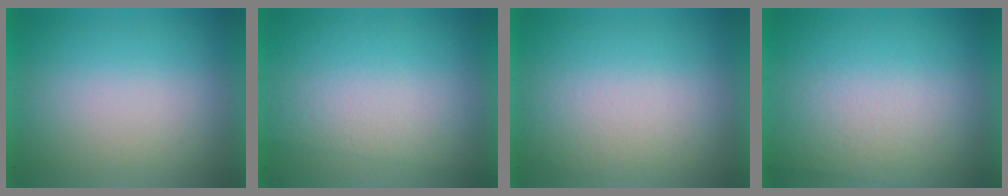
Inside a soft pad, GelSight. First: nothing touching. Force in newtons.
{"total": 2.8}
{"total": 1.4}
{"total": 3.7}